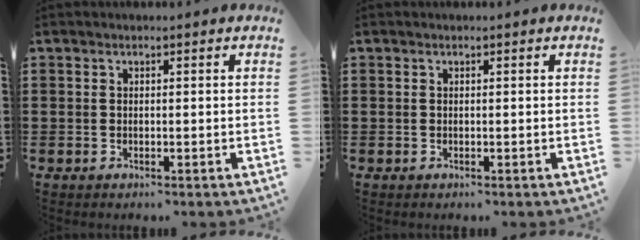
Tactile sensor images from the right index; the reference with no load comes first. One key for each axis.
{"total": 0.0}